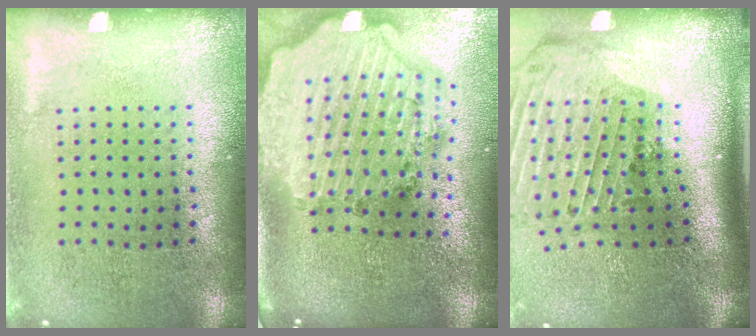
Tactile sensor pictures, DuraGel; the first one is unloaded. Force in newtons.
{"total": 4.0, "press": 3.2, "slide": 2.4}
{"total": 3.1, "press": 2.2, "slide": 2.2}